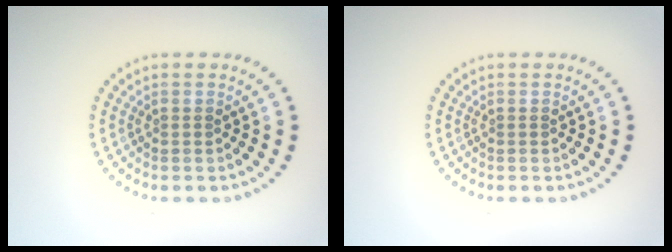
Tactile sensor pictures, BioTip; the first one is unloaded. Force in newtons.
{"total": 0.0}